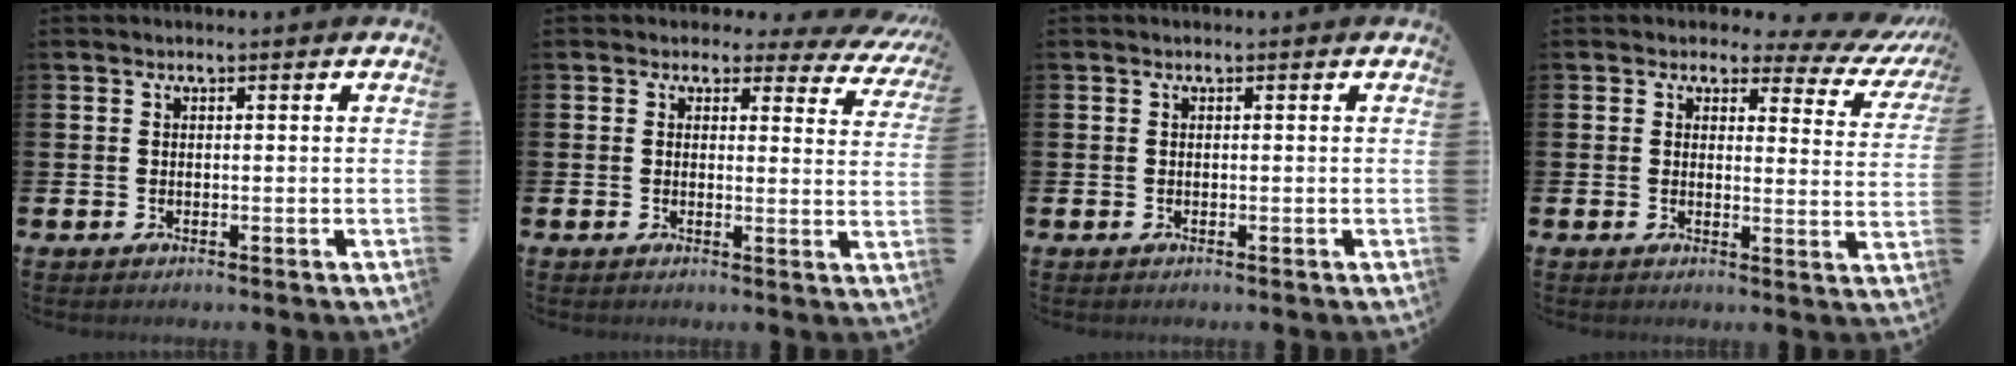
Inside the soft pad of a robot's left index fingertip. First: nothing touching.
{"total": 2.4, "force": [1.8, 1.5, 0.4], "torque": [-0.003, -0.018, 0.022]}
{"total": 0.0}
{"total": 2.8, "force": [2.0, 1.8, 0.9], "torque": [-0.015, -0.026, 0.022]}